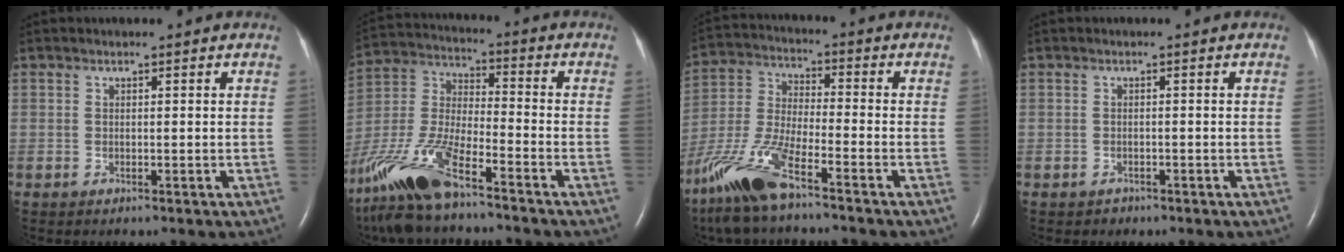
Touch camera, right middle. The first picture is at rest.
{"total": 16.7, "force": [-12.1, 3.6, 11.0], "torque": [-0.263, -0.027, -0.231]}
{"total": 13.2, "force": [-9.0, 2.1, 9.3], "torque": [-0.213, -0.023, -0.175]}
{"total": 1.0, "force": [-0.7, 0.7, -0.1], "torque": [-0.005, 0.002, -0.011]}